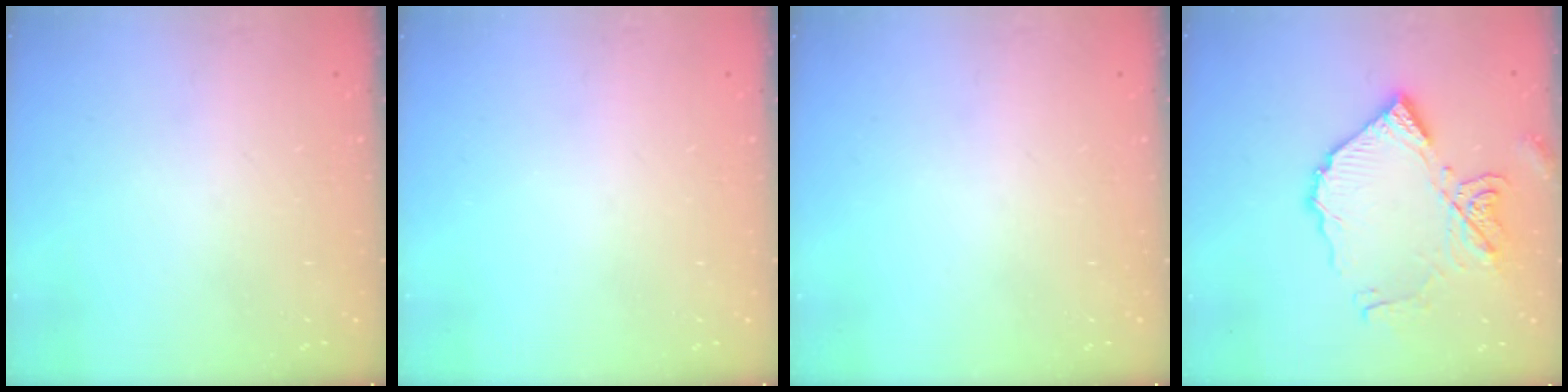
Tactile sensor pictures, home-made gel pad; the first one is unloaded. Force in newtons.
{"total": 0.0}
{"total": 0.0}
{"total": 16.7, "press": 16.6, "slide": 2.0}